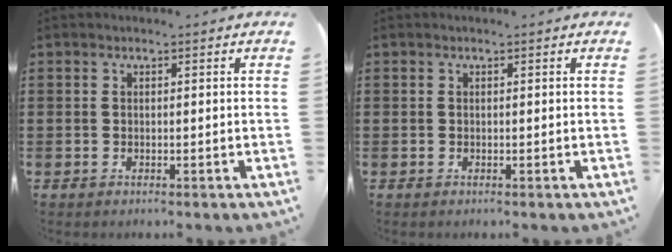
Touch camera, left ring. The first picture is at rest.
{"total": 0.0}